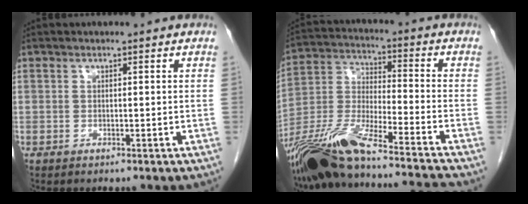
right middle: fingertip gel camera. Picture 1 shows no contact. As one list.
[{"total": 20.1, "force": [-16.9, -0.6, 10.8], "torque": [-0.236, -0.024, -0.311]}]